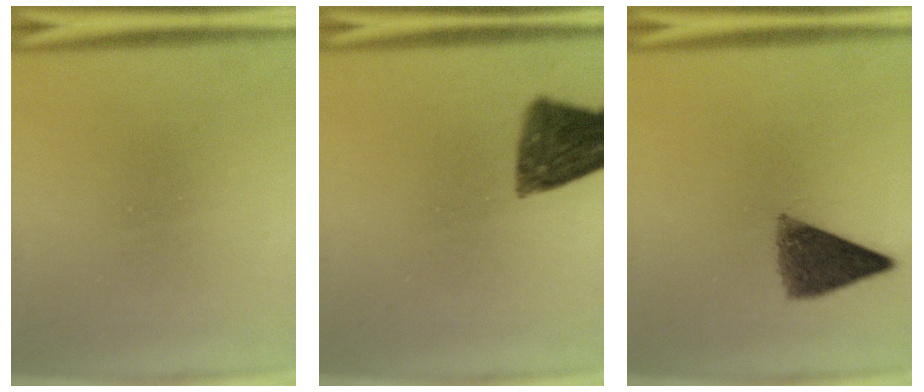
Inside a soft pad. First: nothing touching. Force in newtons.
{"total": 11.4}
{"total": 7.4}